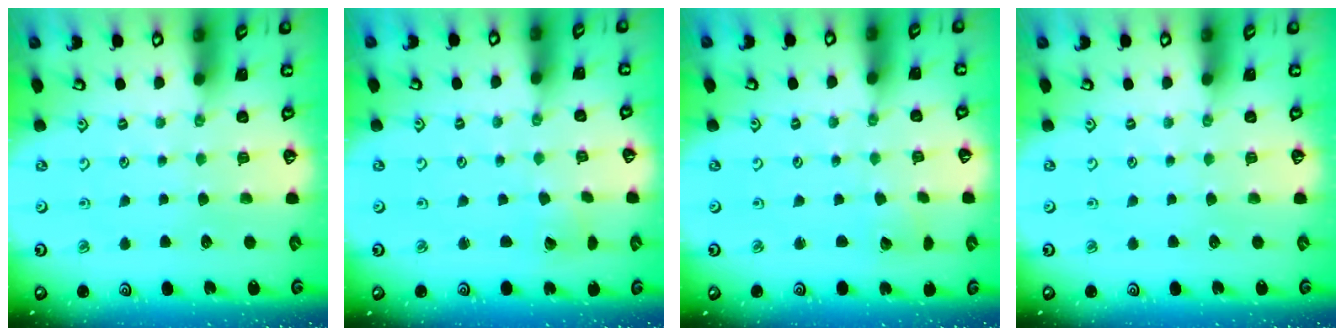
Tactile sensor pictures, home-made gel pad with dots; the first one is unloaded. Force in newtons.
{"total": 2.0, "press": 2.0, "slide": 0.1}
{"total": 2.6, "press": 2.6, "slide": 0.1}
{"total": 0.0}